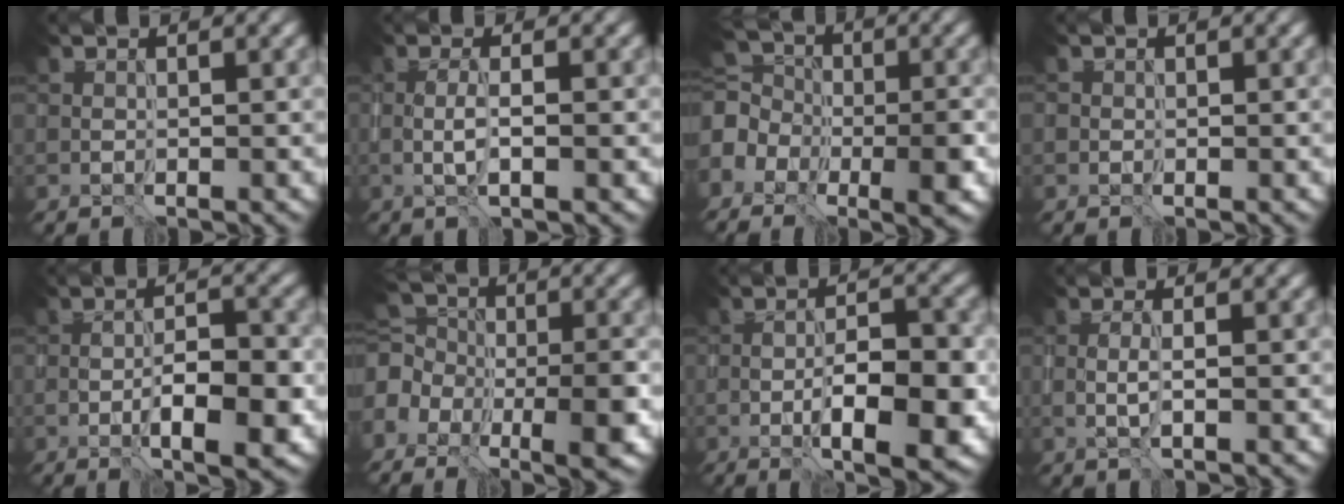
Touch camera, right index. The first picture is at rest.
{"total": 1.8, "force": [-0.2, 0.2, 1.8], "torque": [-0.035, 0.002, -0.005]}
{"total": 8.1, "force": [-3.1, 5.6, 5.0], "torque": [-0.095, 0.000, -0.067]}
{"total": 0.6, "force": [0.0, 0.6, 0.0], "torque": [0.004, -0.001, -0.001]}
{"total": 5.2, "force": [-1.7, 1.6, 4.7], "torque": [-0.072, 0.001, -0.024]}
{"total": 10.3, "force": [-3.8, 6.3, 7.2], "torque": [-0.132, 0.000, -0.057]}
{"total": 7.2, "force": [-2.1, 2.4, 6.5], "torque": [-0.098, -0.004, -0.029]}
{"total": 1.2, "force": [0.0, 0.1, 1.2], "torque": [-0.026, 0.001, -0.001]}